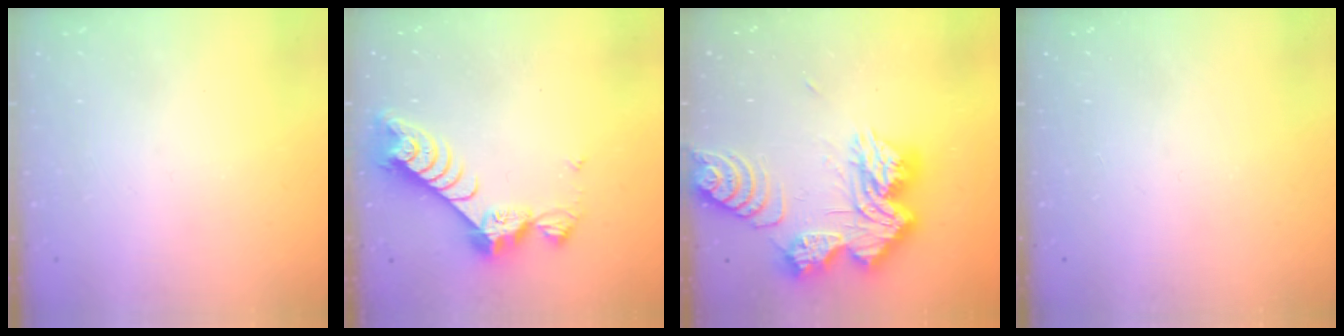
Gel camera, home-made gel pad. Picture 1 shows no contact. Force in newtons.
{"total": 9.4, "press": 9.4, "slide": 0.9}
{"total": 22.4, "press": 22.3, "slide": 1.9}
{"total": 0.0}